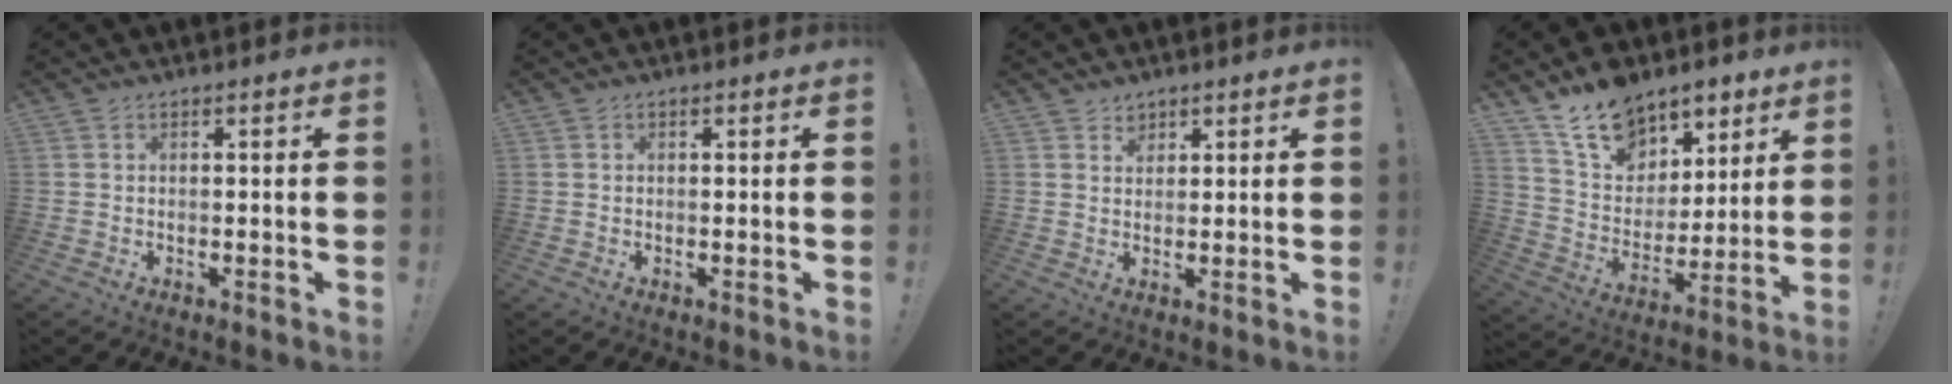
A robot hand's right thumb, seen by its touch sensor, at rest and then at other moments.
{"total": 0.0}
{"total": 2.7, "force": [1.9, 1.8, 0.3], "torque": [-0.004, -0.009, 0.034]}
{"total": 17.2, "force": [12.1, 10.9, 5.6], "torque": [-0.095, -0.076, 0.231]}